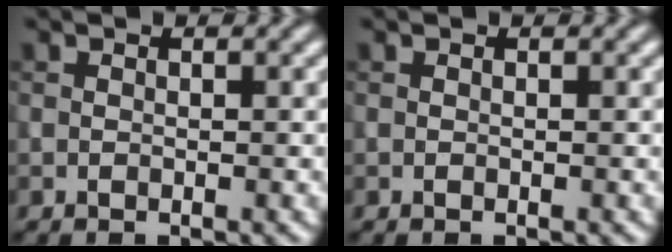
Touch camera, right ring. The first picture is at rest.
{"total": 0.0}